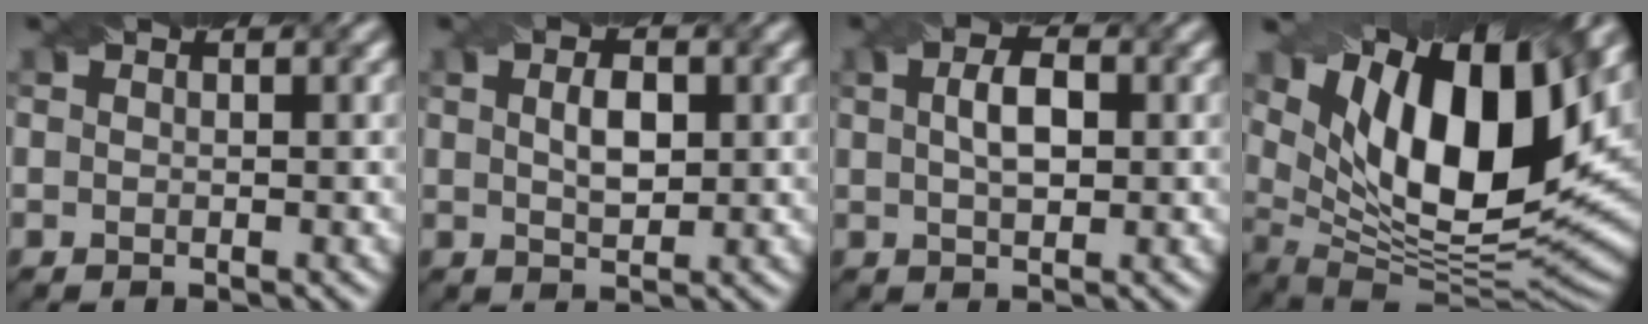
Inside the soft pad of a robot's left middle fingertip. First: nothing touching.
{"total": 2.5, "force": [0.4, 1.3, 2.1], "torque": [-0.044, 0.003, 0.012]}
{"total": 3.2, "force": [0.5, 1.5, 2.8], "torque": [-0.057, 0.006, 0.010]}
{"total": 16.2, "force": [6.9, 6.8, 13.0], "torque": [-0.230, 0.020, 0.124]}